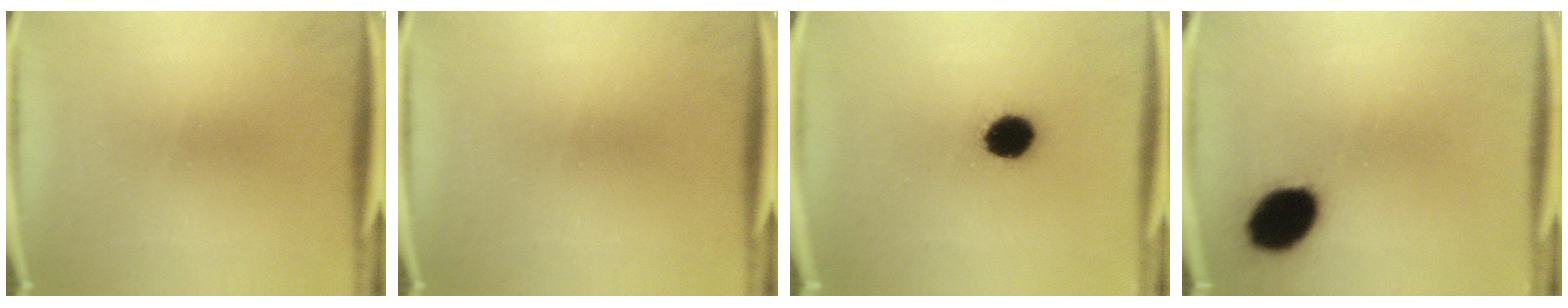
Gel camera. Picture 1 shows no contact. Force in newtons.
{"total": 0.0}
{"total": 8.7}
{"total": 13.9}